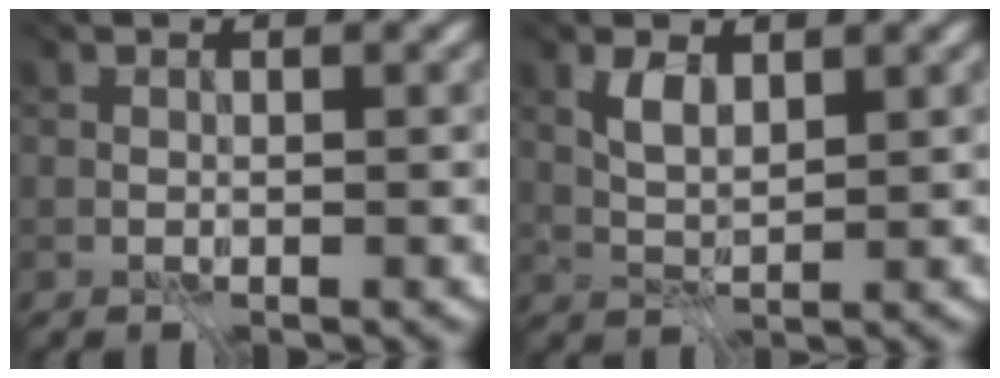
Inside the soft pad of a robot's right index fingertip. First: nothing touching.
{"total": 1.1, "force": [-0.5, 0.1, 0.9], "torque": [-0.031, -0.013, 0.015]}